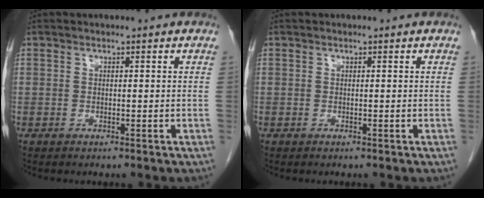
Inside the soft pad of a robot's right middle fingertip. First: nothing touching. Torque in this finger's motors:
{"motor_torque": [0.00, 0.00, 0.00, -0.01]}